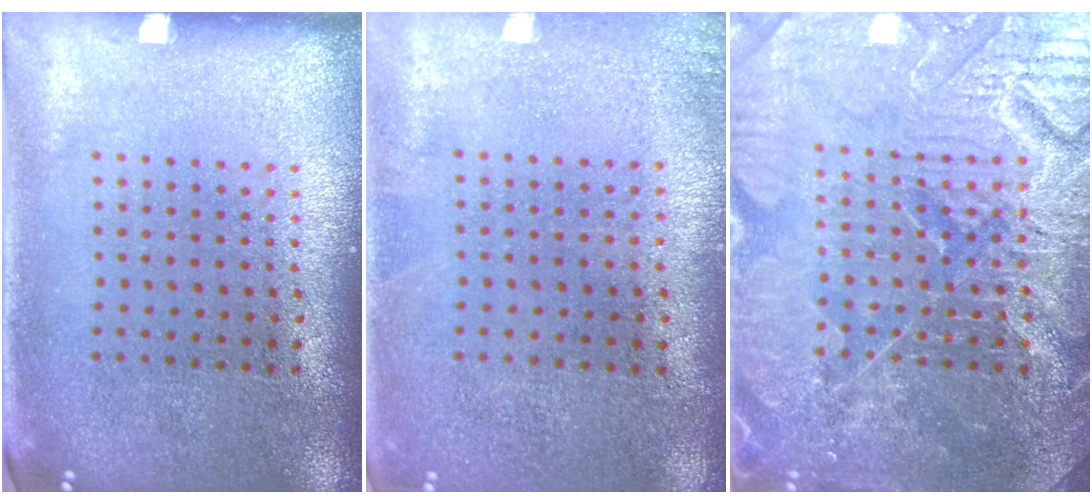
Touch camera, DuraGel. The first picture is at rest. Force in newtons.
{"total": 0.7, "press": 0.7, "slide": 0.1}
{"total": 5.6, "press": 5.6, "slide": 0.6}